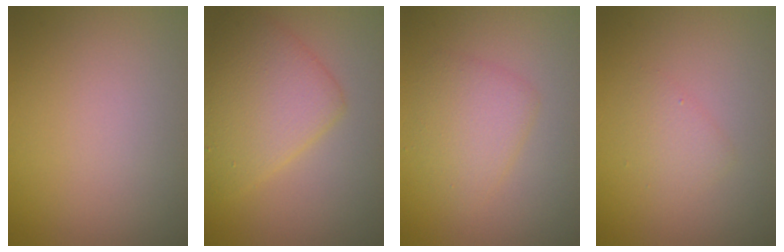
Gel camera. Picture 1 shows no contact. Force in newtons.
{"total": 5.4, "press": 5.4, "slide": 0.2}
{"total": 2.7, "press": 2.7, "slide": 0.1}
{"total": 1.3, "press": 1.3, "slide": 0.1}